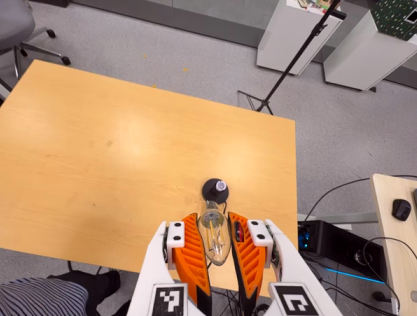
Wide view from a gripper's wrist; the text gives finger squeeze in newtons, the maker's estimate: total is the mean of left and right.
{"total": 21.3, "left": 25.1, "right": 17.4}